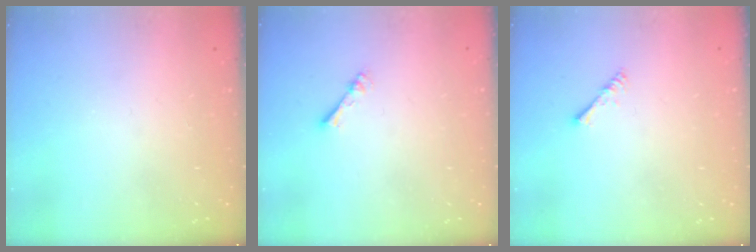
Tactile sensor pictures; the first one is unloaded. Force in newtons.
{"total": 1.7, "press": 1.7, "slide": 0.2}
{"total": 2.2, "press": 2.1, "slide": 0.5}